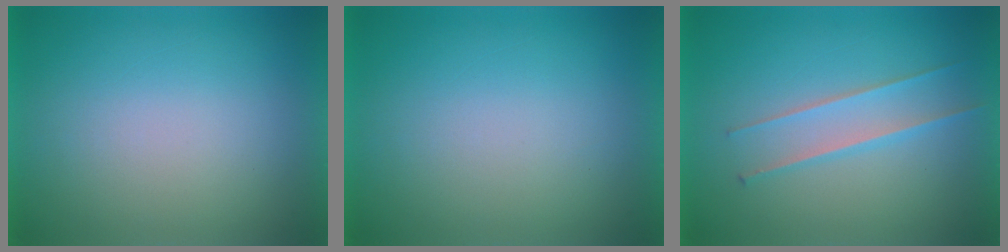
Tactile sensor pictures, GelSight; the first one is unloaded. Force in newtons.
{"total": 1.3}
{"total": 2.2}